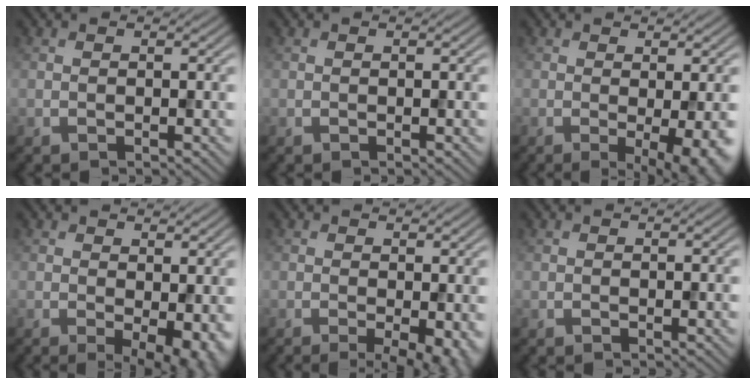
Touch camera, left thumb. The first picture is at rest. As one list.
[{"total": 0.0}, {"total": 5.8, "force": [-0.9, 1.4, 5.6], "torque": [-0.080, -0.009, -0.009]}, {"total": 4.9, "force": [-0.3, 2.1, 4.4], "torque": [-0.062, -0.012, 0.003]}, {"total": 4.5, "force": [-1.3, 1.1, 4.2], "torque": [-0.062, -0.008, -0.017]}, {"total": 0.0}]